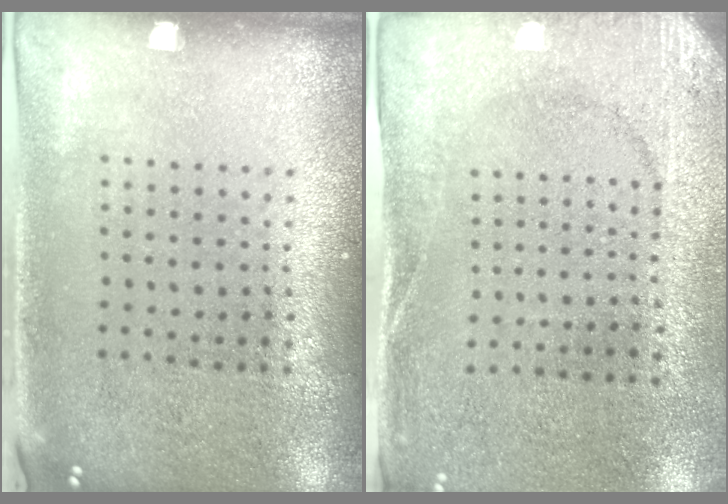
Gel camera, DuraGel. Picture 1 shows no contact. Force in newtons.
{"total": 2.6, "press": 2.4, "slide": 1.0}